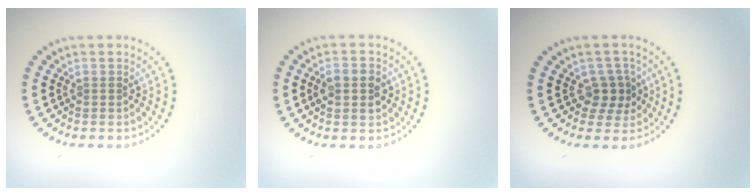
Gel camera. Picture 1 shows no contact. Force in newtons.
{"total": 2.7, "press": 2.7, "slide": 0.1}
{"total": 2.2, "press": 1.9, "slide": 1.2}